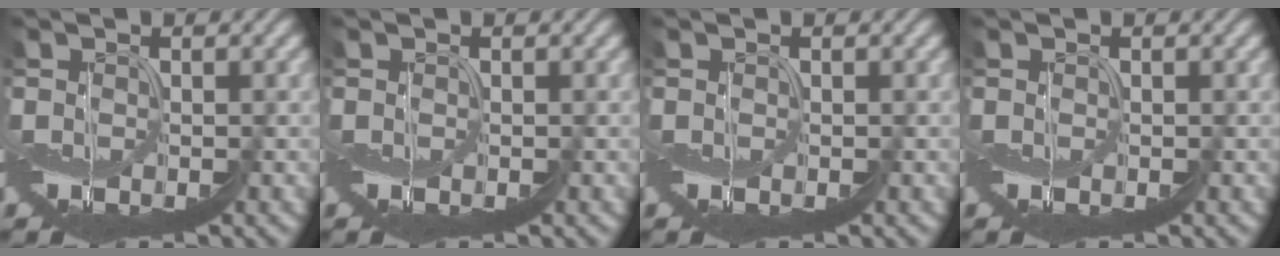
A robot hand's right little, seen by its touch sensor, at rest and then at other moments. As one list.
[{"total": 0.0}, {"total": 0.0}, {"total": 0.0}]